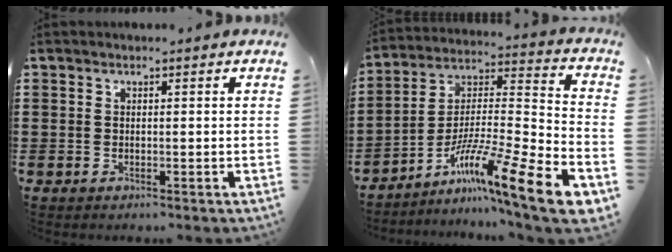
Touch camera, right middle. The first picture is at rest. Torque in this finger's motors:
{"motor_torque": [2.14, 0.00, 1.05, 0.21]}